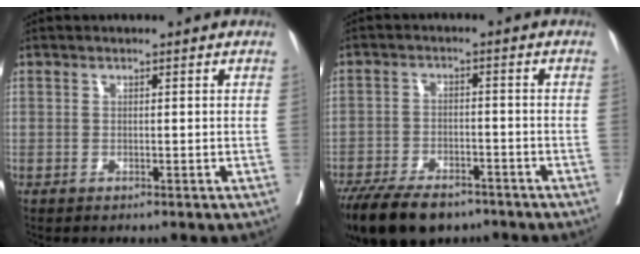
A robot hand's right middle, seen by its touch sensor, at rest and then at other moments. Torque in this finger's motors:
{"motor_torque": [0.48, -0.78, 0.22, 0.11]}